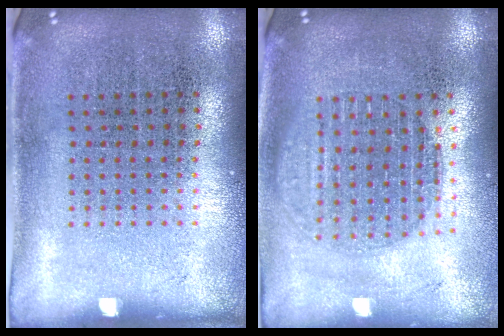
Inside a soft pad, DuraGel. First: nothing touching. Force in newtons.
{"total": 1.7, "press": 1.5, "slide": 0.9}